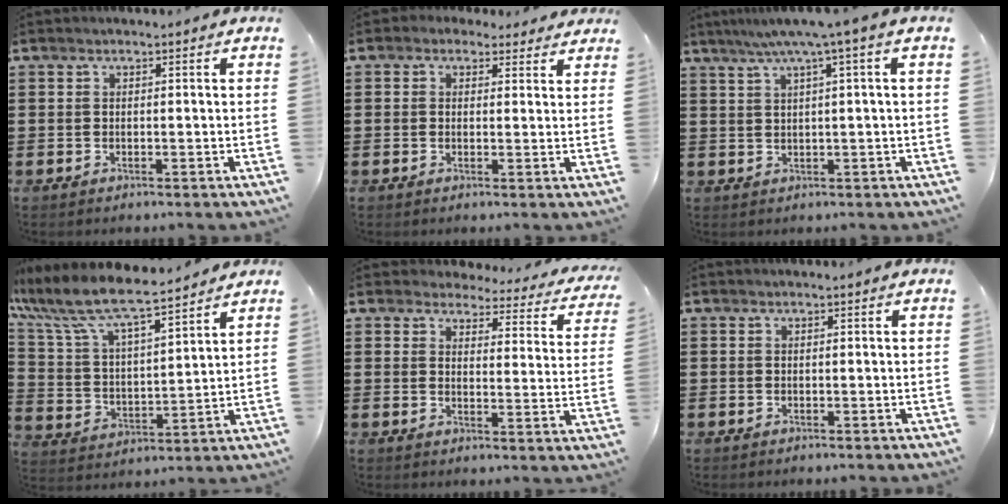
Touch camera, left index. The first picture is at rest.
{"total": 1.8, "force": [1.3, 1.2, 0.5], "torque": [-0.016, 0.007, 0.023]}
{"total": 4.6, "force": [1.9, -0.6, 4.1], "torque": [-0.083, -0.006, 0.027]}
{"total": 8.3, "force": [7.3, 1.2, 3.8], "torque": [-0.107, -0.043, 0.122]}
{"total": 3.7, "force": [3.4, 0.8, 0.9], "torque": [-0.031, -0.024, 0.056]}
{"total": 0.0}